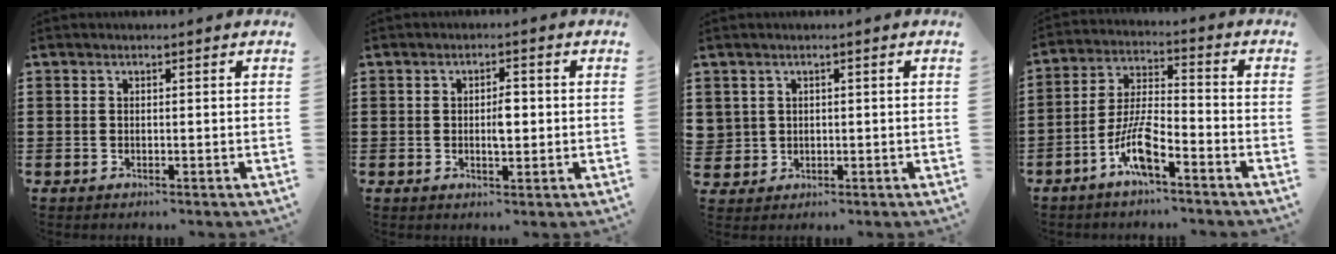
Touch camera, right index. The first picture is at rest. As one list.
[{"total": 2.9, "force": [0.0, 1.2, 2.7], "torque": [-0.044, -0.001, -0.003]}, {"total": 1.6, "force": [0.5, 1.5, 0.0], "torque": [-0.007, 0.007, 0.009]}, {"total": 8.0, "force": [-5.1, 1.9, 5.9], "torque": [-0.137, -0.002, -0.098]}]